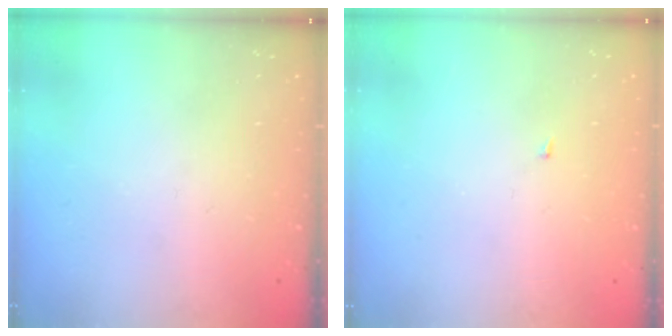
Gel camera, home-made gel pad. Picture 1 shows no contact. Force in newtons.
{"total": 1.4, "press": 1.3, "slide": 0.1}